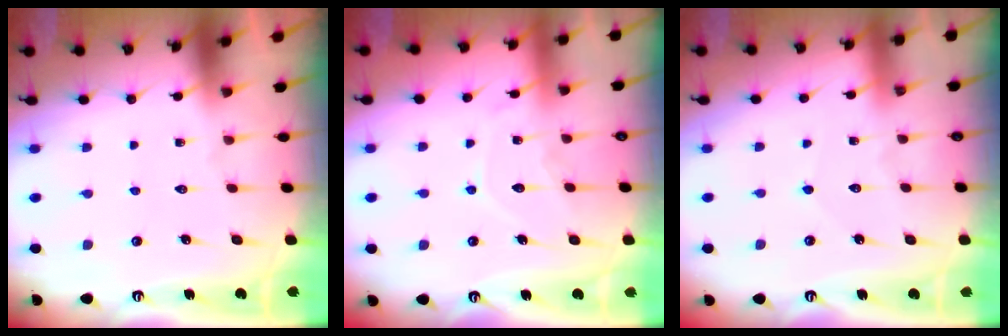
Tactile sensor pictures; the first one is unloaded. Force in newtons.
{"total": 8.5, "press": 8.5, "slide": 0.9}
{"total": 3.6, "press": 3.6, "slide": 0.4}